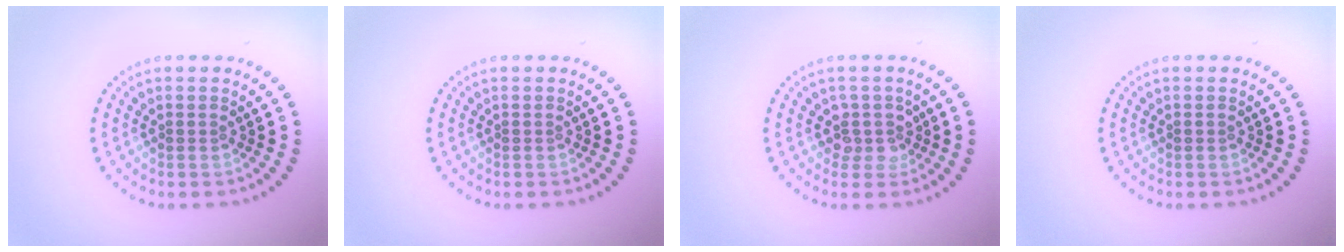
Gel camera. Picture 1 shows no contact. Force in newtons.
{"total": 0.0}
{"total": 2.1, "press": 1.6, "slide": 1.4}
{"total": 0.0}